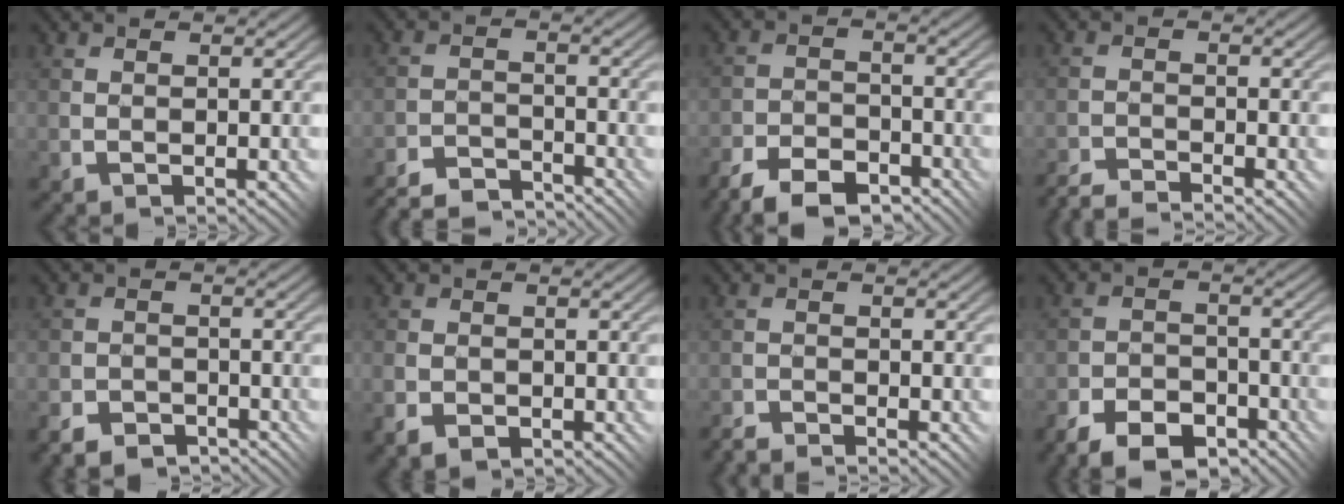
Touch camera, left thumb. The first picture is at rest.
{"total": 6.2, "force": [-6.1, 0.4, 0.9], "torque": [-0.014, 0.005, -0.114]}
{"total": 7.7, "force": [-6.5, 2.7, 3.2], "torque": [-0.059, -0.003, -0.126]}
{"total": 3.5, "force": [-3.5, -0.2, 0.6], "torque": [-0.011, 0.002, -0.073]}
{"total": 3.8, "force": [-3.4, 1.6, 0.7], "torque": [-0.013, 0.002, -0.067]}
{"total": 2.6, "force": [-1.5, 1.8, 1.2], "torque": [-0.025, -0.003, -0.034]}
{"total": 2.5, "force": [-2.5, -0.1, 0.2], "torque": [-0.003, 0.002, -0.054]}
{"total": 7.3, "force": [-5.8, 3.0, 3.2], "torque": [-0.059, -0.003, -0.111]}